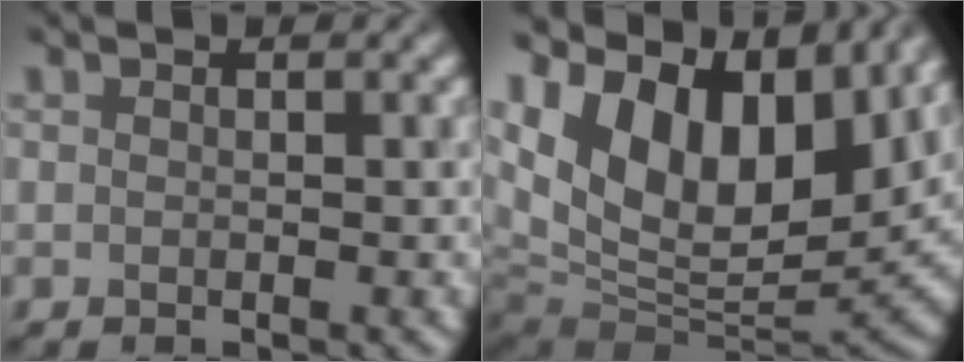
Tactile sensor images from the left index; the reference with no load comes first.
{"total": 15.4, "force": [6.7, 8.9, 10.7], "torque": [-0.209, 0.031, 0.117]}